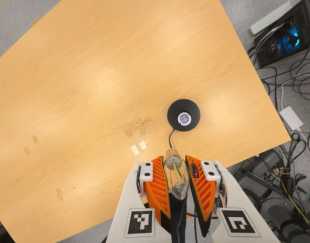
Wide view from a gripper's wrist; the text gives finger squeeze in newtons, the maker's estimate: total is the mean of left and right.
{"total": 21.0, "left": 23.0, "right": 19.0}